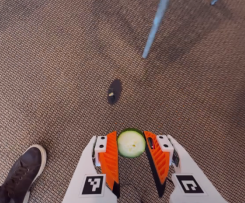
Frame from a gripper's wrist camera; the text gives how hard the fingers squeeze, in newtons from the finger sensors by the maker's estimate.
{"total": 7.3, "left": 7.4, "right": 7.2}